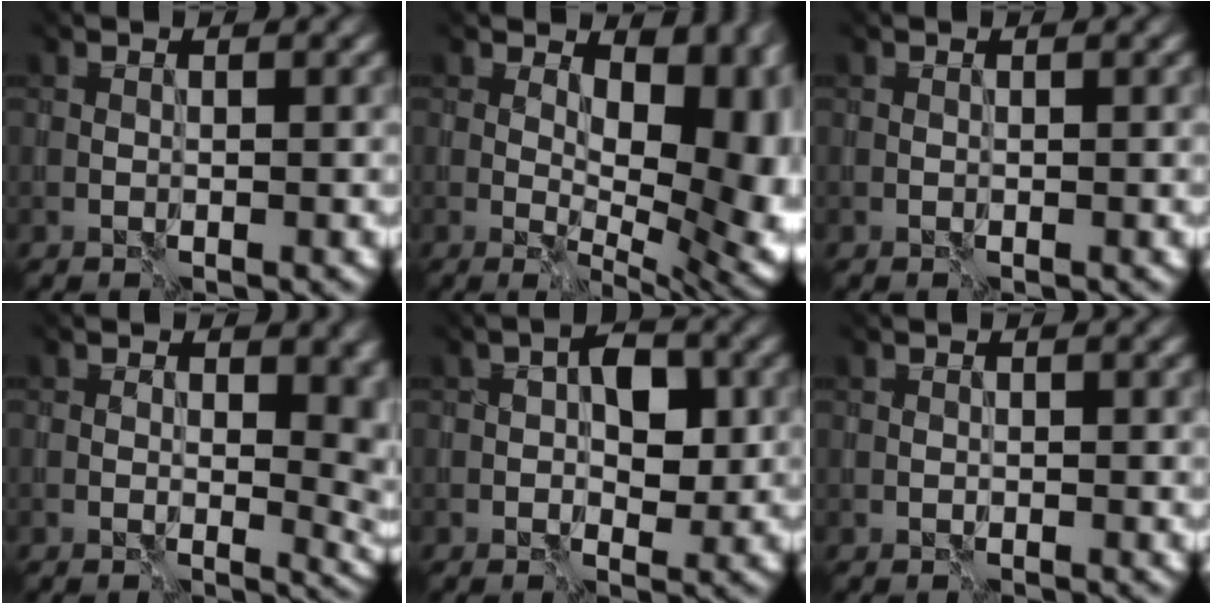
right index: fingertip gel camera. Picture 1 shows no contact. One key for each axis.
{"total": 13.5, "fx": 2.2, "fy": 7.9, "fz": 10.7, "tx": -0.098, "ty": -0.004, "tz": 0.056}
{"total": 0.0}
{"total": 6.6, "fx": 0.9, "fy": 3.6, "fz": 5.4, "tx": -0.047, "ty": -0.003, "tz": 0.010}
{"total": 3.8, "fx": 0.1, "fy": 2.1, "fz": 3.1, "tx": -0.043, "ty": 0.006, "tz": -0.001}
{"total": 0.0}